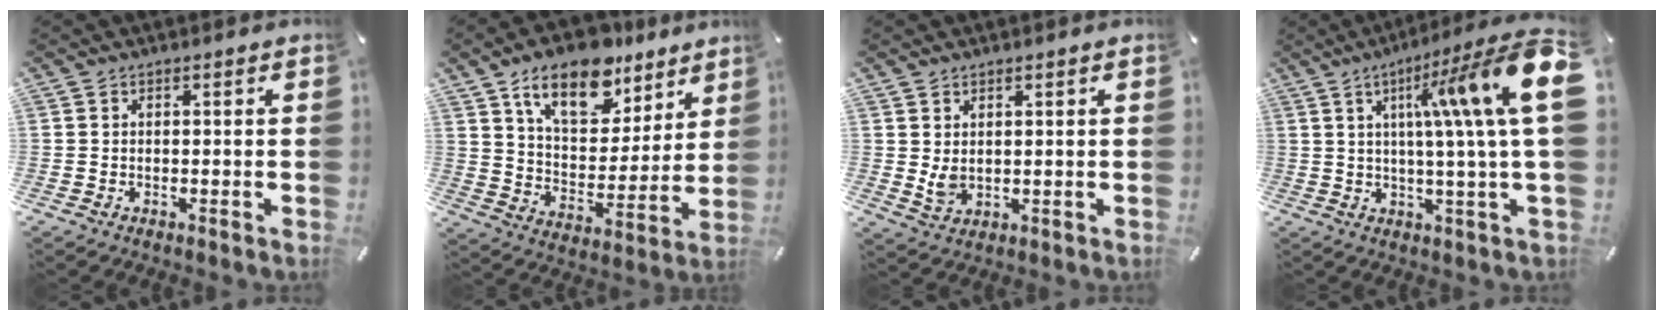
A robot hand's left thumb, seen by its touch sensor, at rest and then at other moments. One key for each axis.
{"total": 16.7, "fx": 11.7, "fy": 8.7, "fz": 8.1, "tx": -0.124, "ty": -0.068, "tz": 0.203}
{"total": 3.7, "fx": 1.3, "fy": 2.8, "fz": 2.0, "tx": -0.044, "ty": -0.007, "tz": 0.022}
{"total": 23.5, "fx": 7.0, "fy": 2.7, "fz": 22.2, "tx": -0.331, "ty": -0.039, "tz": 0.095}